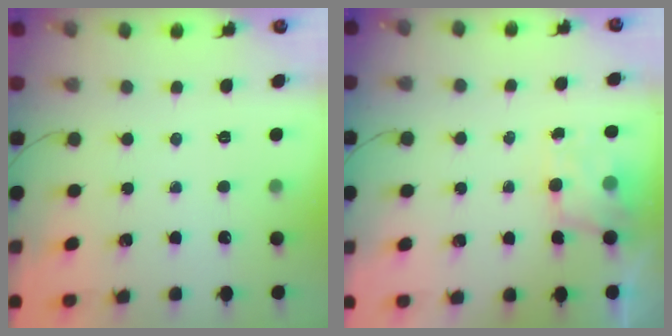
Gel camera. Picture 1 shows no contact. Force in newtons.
{"total": 4.4, "press": 4.3, "slide": 1.0}